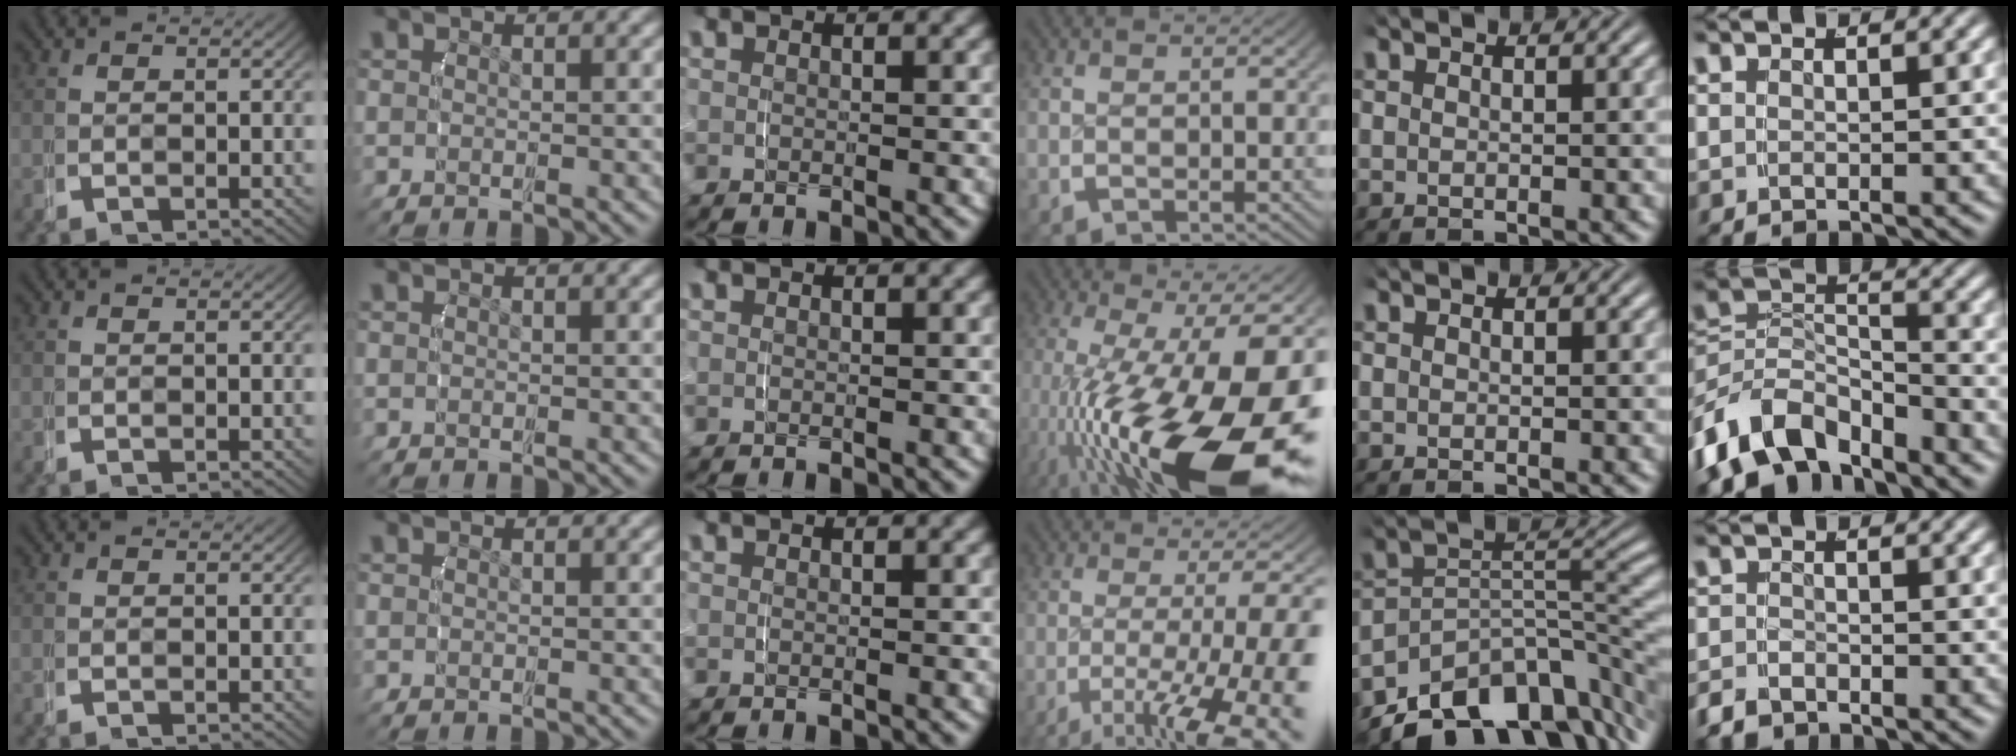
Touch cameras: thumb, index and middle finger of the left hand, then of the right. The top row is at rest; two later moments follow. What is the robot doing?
{"motion": "grasp_and_lifting", "object": "router"}